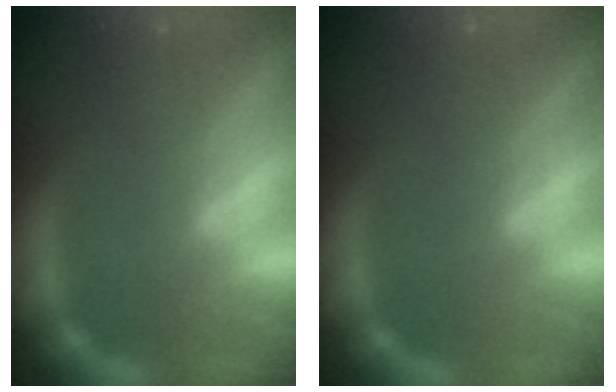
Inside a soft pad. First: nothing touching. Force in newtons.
{"total": 0.0}